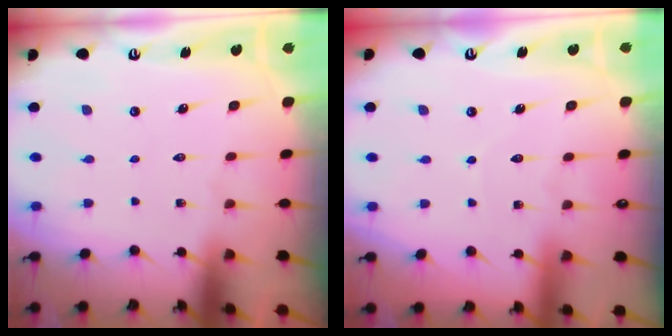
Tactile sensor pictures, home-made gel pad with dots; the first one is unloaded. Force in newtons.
{"total": 2.8, "press": 2.7, "slide": 0.4}